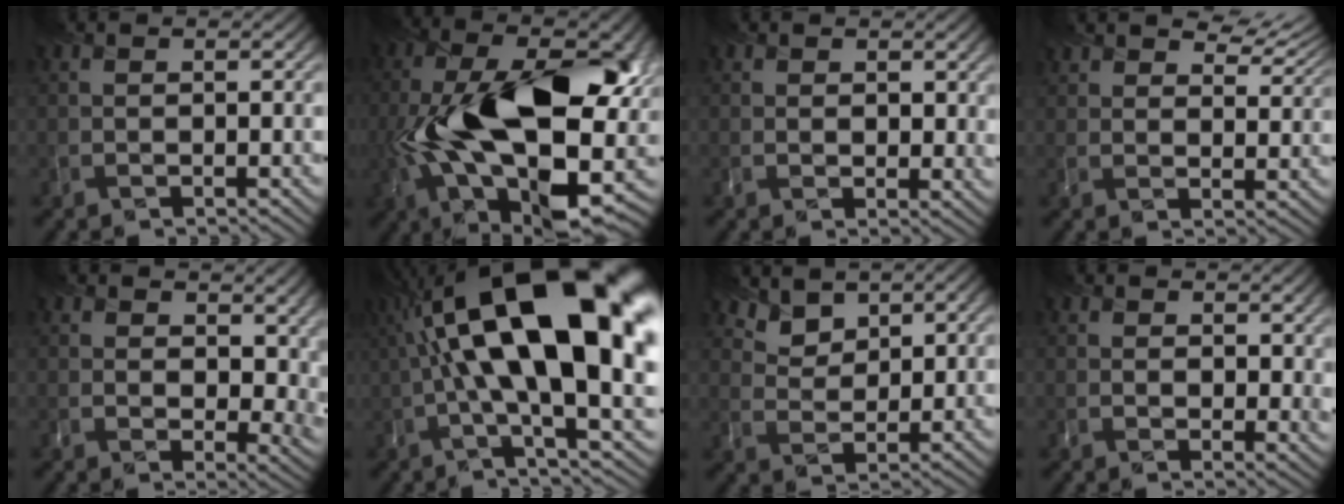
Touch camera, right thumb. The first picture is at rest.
{"total": 18.0, "force": [-1.8, 8.8, 15.6], "torque": [-0.292, 0.005, -0.033]}
{"total": 3.2, "force": [0.9, 2.2, 2.1], "torque": [-0.031, -0.007, 0.026]}
{"total": 5.4, "force": [4.4, 1.9, 2.5], "torque": [-0.038, -0.003, 0.080]}
{"total": 9.9, "force": [2.0, 6.9, 6.8], "torque": [-0.088, -0.021, 0.057]}
{"total": 20.7, "force": [3.2, 7.5, 19.1], "torque": [-0.326, 0.016, 0.055]}
{"total": 3.7, "force": [3.0, 2.0, 1.1], "torque": [-0.029, -0.013, 0.068]}
{"total": 4.8, "force": [1.1, 3.3, 3.3], "torque": [-0.042, -0.009, 0.032]}